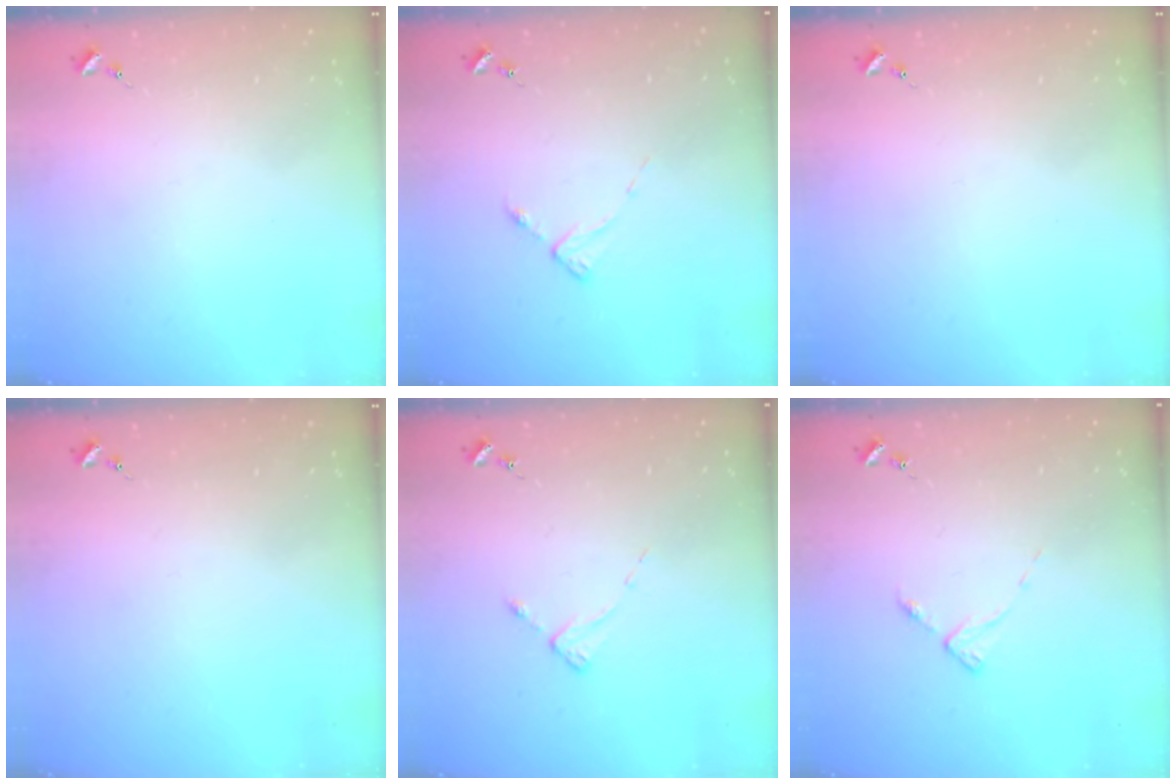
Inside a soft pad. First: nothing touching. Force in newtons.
{"total": 2.7, "press": 2.7, "slide": 0.4}
{"total": 0.0}
{"total": 0.0}
{"total": 2.1, "press": 2.0, "slide": 0.4}
{"total": 3.1, "press": 3.1, "slide": 0.4}